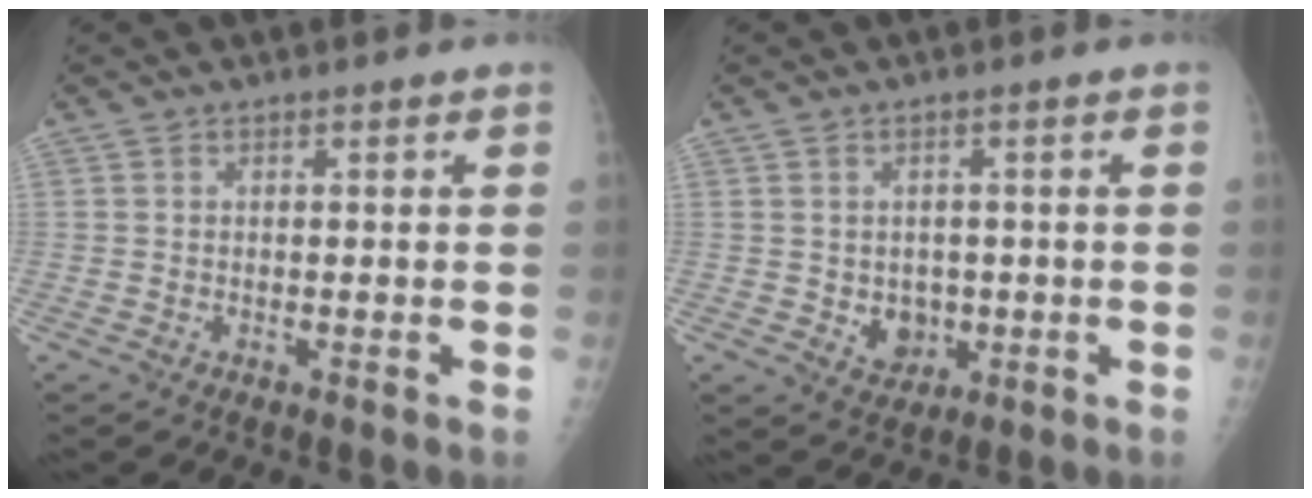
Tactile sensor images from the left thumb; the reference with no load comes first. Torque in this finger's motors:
{"motor_torque": [-0.23, -0.12, 0.19, -0.08, 0.01]}